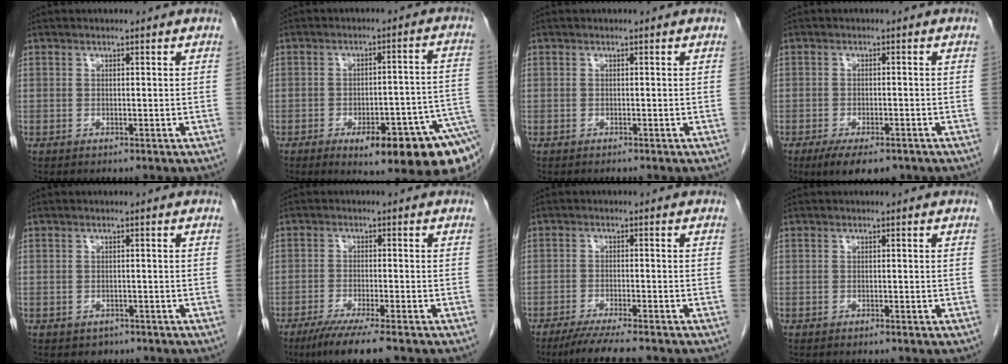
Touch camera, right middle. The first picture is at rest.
{"total": 16.8, "force": [-8.8, 3.3, 13.9], "torque": [-0.097, 0.016, -0.111]}
{"total": 0.0}
{"total": 7.0, "force": [-4.9, 2.5, 4.4], "torque": [-0.063, -0.010, -0.073]}
{"total": 1.7, "force": [-1.1, 1.2, 0.3], "torque": [-0.006, 0.001, -0.012]}
{"total": 7.3, "force": [-5.3, -0.1, 5.1], "torque": [-0.080, -0.019, -0.086]}
{"total": 7.1, "force": [-5.8, 0.1, 4.1], "torque": [-0.060, -0.018, -0.092]}
{"total": 0.5, "force": [-0.3, -0.1, 0.4], "torque": [-0.011, 0.000, -0.003]}